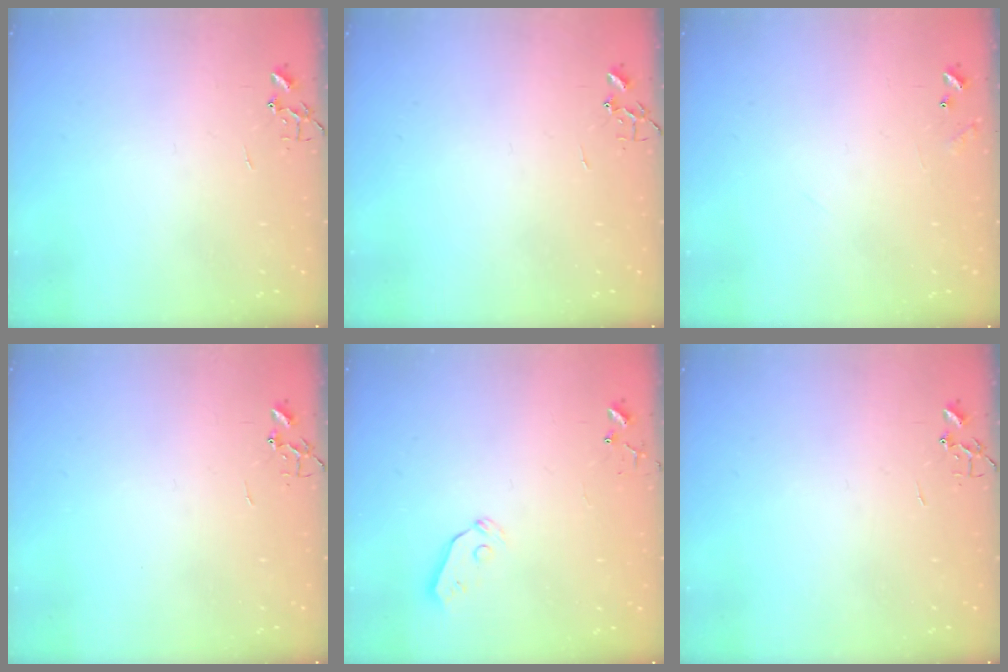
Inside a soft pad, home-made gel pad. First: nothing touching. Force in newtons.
{"total": 0.0}
{"total": 6.9, "press": 6.9, "slide": 0.4}
{"total": 0.0}
{"total": 4.0, "press": 3.9, "slide": 0.8}
{"total": 0.0}